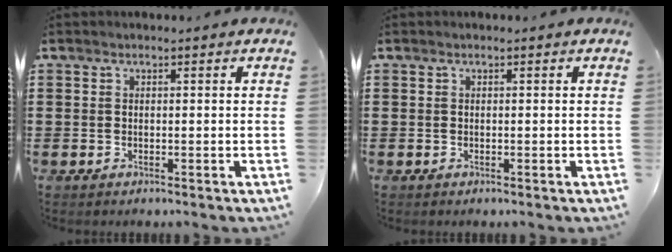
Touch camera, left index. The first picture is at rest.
{"total": 0.0}